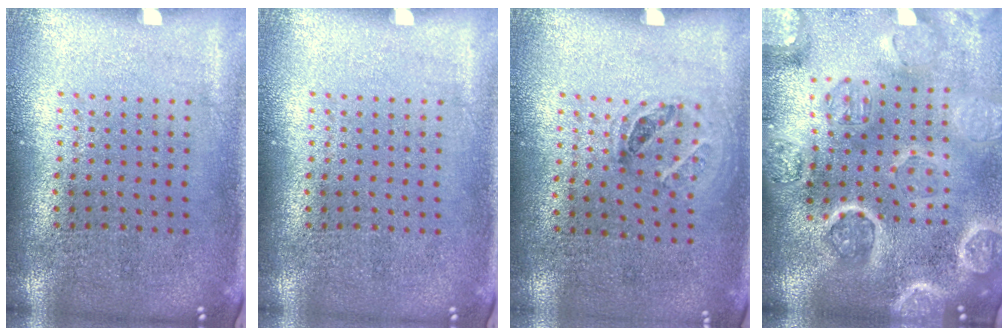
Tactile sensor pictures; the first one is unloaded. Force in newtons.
{"total": 0.0}
{"total": 1.0, "press": 0.7, "slide": 0.7}
{"total": 4.8, "press": 4.2, "slide": 2.3}